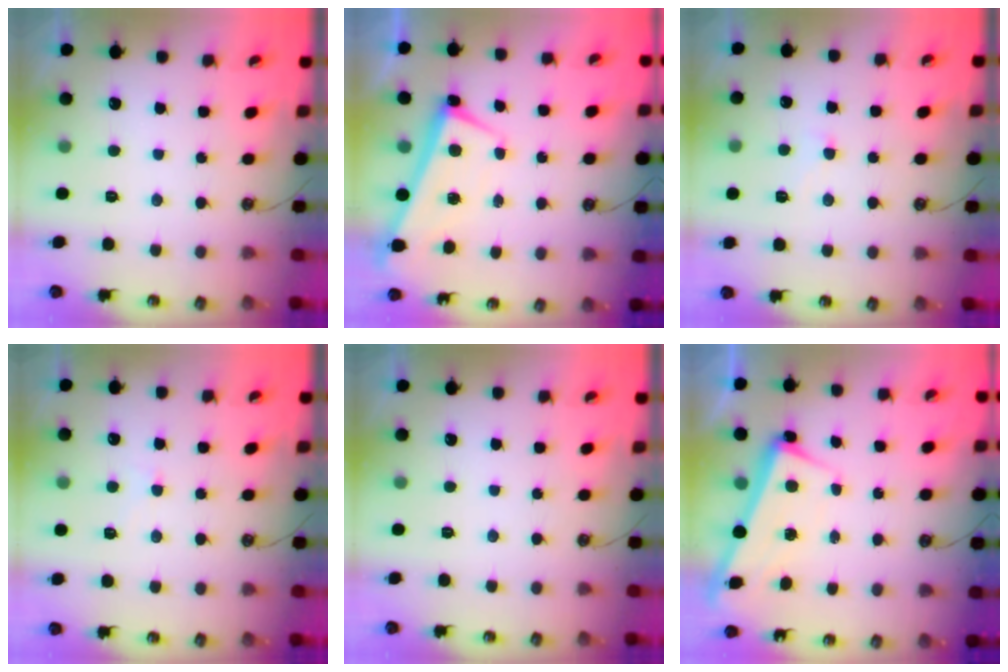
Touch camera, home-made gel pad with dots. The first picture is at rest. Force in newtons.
{"total": 1.2, "press": 0.9, "slide": 0.9}
{"total": 4.6, "press": 4.6, "slide": 0.5}
{"total": 0.6, "press": 0.4, "slide": 0.5}
{"total": 0.0}
{"total": 2.4, "press": 2.2, "slide": 0.8}